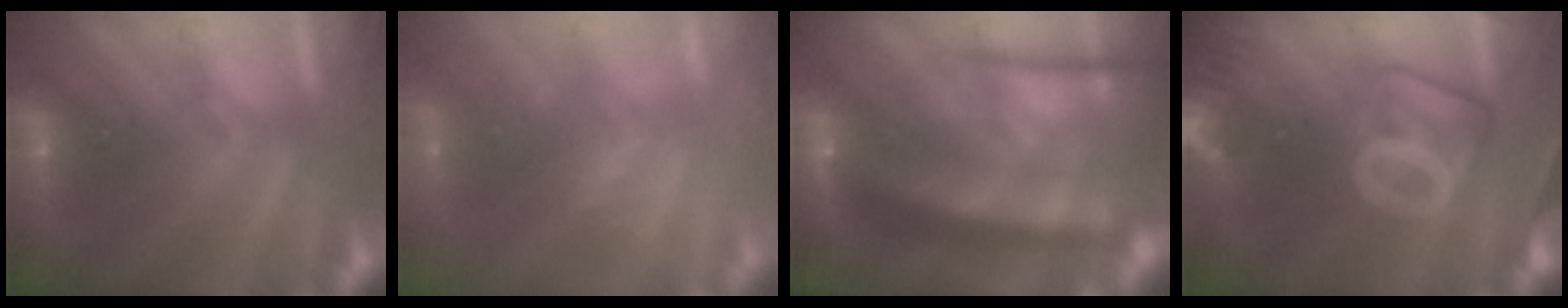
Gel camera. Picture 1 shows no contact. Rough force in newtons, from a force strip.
{"total": 2.1}
{"total": 7.3}
{"total": 8.5}